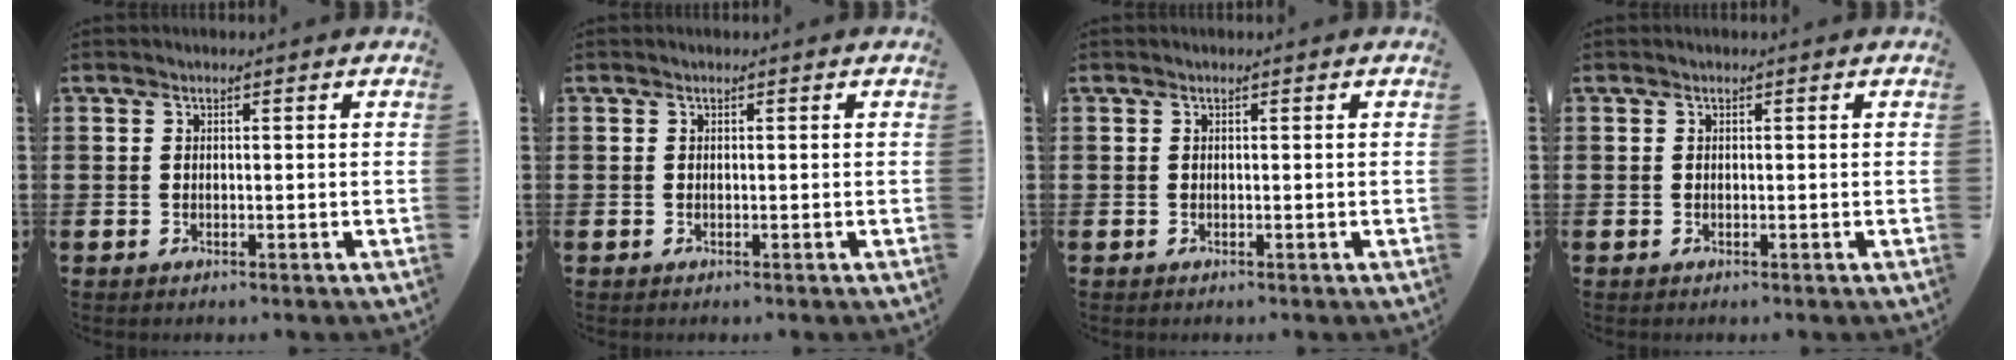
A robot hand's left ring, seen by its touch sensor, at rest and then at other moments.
{"total": 0.0}
{"total": 0.0}
{"total": 0.0}